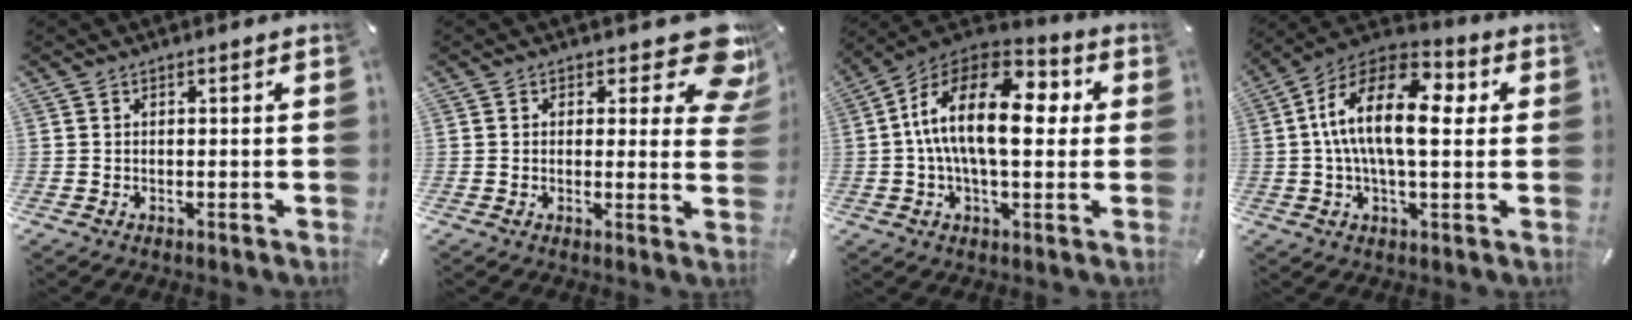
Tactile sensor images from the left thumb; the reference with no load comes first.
{"total": 11.1, "force": [6.3, 5.1, 7.6], "torque": [-0.074, -0.049, 0.107]}
{"total": 19.5, "force": [1.8, 10.2, 16.6], "torque": [-0.303, -0.003, 0.023]}
{"total": 16.6, "force": [2.1, 8.1, 14.4], "torque": [-0.284, -0.002, 0.030]}